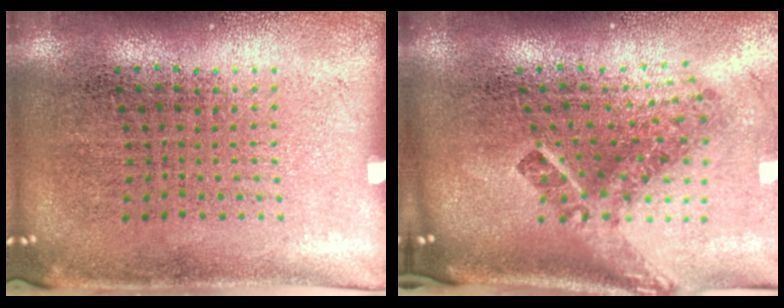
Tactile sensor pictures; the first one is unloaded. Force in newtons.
{"total": 2.8, "press": 1.6, "slide": 2.2}